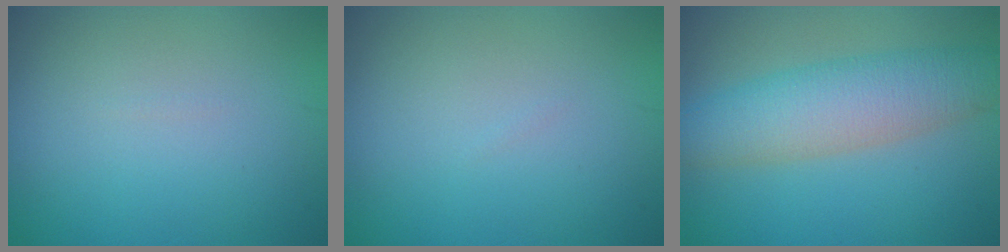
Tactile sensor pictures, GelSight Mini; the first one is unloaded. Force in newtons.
{"total": 0.0}
{"total": 6.0, "press": 6.0, "slide": 0.1}